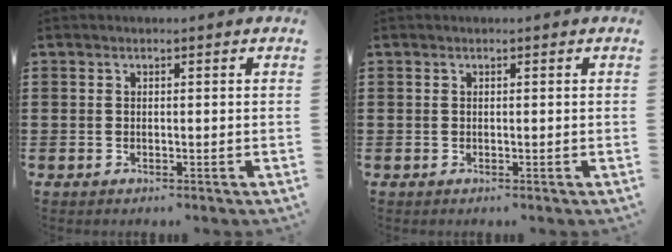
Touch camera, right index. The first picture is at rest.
{"total": 0.0}